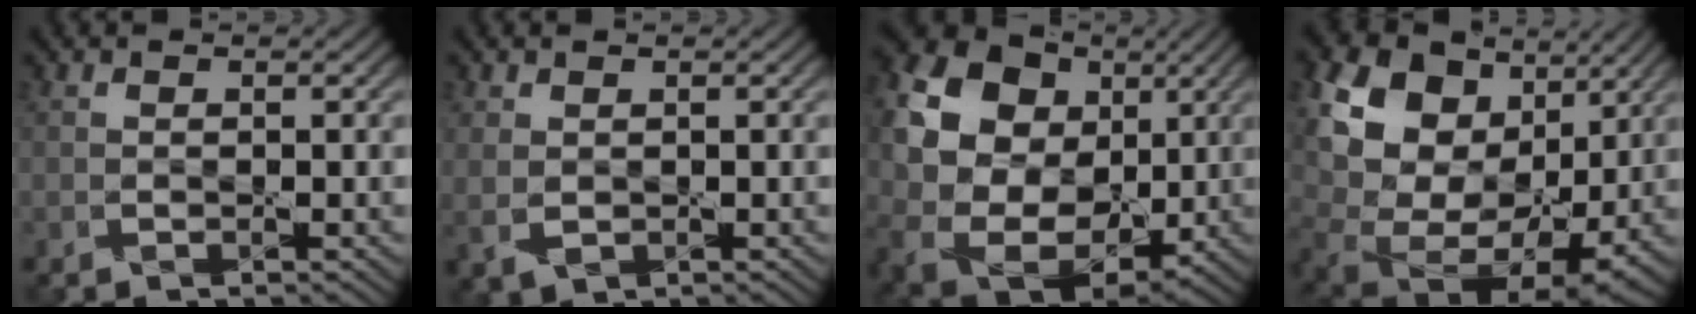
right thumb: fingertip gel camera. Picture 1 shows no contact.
{"total": 2.0, "force": [0.4, 1.5, 1.3], "torque": [-0.038, -0.004, 0.014]}
{"total": 23.8, "force": [7.3, 19.6, 11.4], "torque": [-0.276, 0.028, 0.121]}
{"total": 20.0, "force": [8.3, 14.6, 10.8], "torque": [-0.277, 0.039, 0.157]}